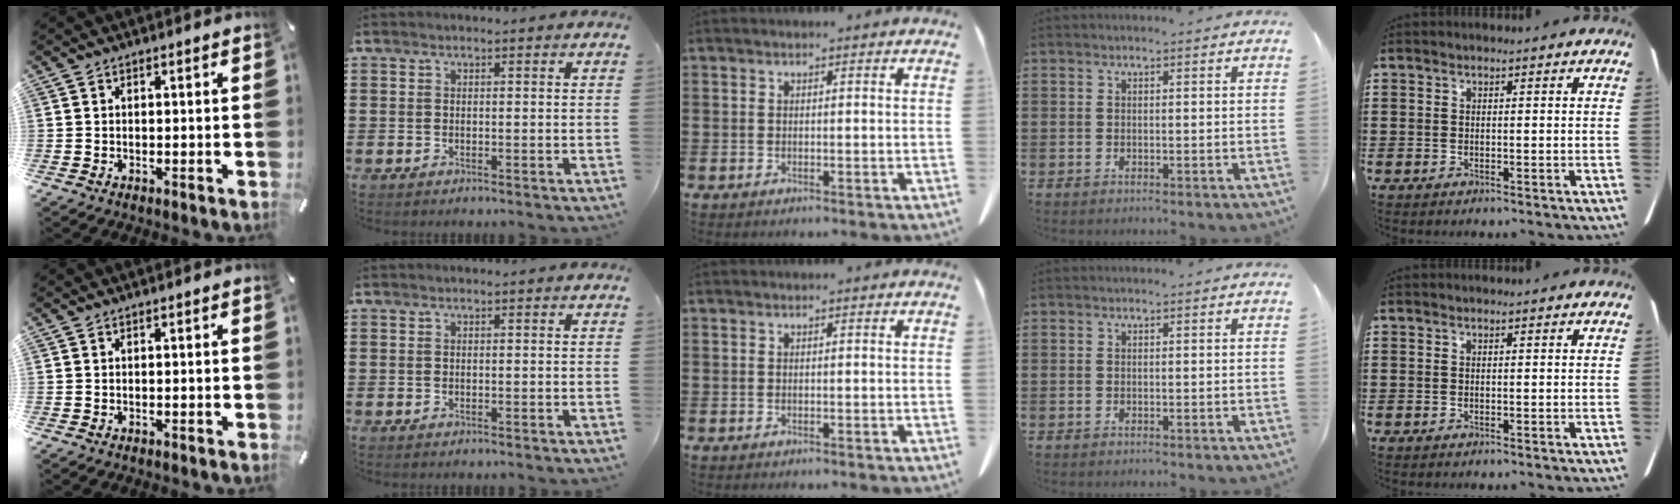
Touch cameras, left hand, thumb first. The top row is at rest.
{}